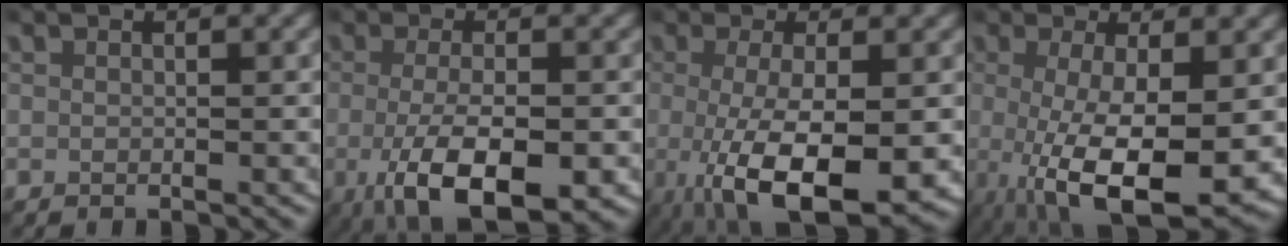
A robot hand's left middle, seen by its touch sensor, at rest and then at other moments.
{"total": 8.7, "force": [-3.4, 3.6, 7.1], "torque": [-0.142, -0.031, -0.034]}
{"total": 9.1, "force": [-2.8, 3.5, 7.9], "torque": [-0.151, -0.039, -0.020]}
{"total": 9.3, "force": [-1.9, 3.3, 8.5], "torque": [-0.153, -0.038, -0.009]}